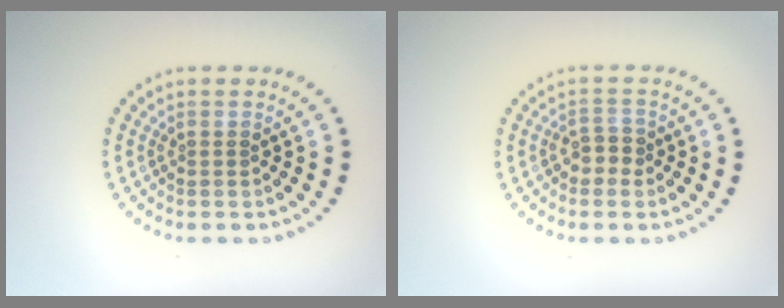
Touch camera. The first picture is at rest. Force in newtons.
{"total": 1.8, "press": 1.7, "slide": 0.8}